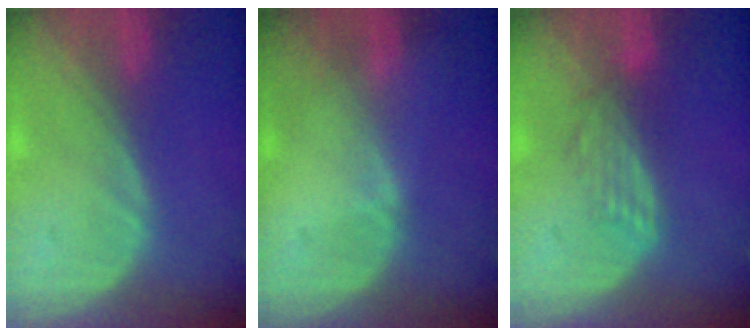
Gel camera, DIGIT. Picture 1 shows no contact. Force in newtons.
{"total": 0.5, "press": 0.5, "slide": 0.2}
{"total": 3.8, "press": 3.2, "slide": 2.0}